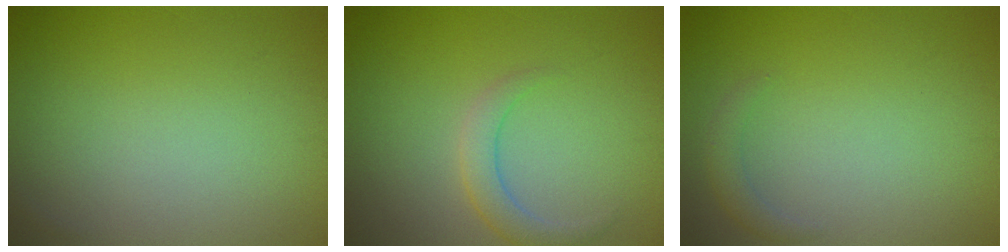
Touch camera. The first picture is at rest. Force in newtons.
{"total": 2.2, "press": 2.2, "slide": 0.2}
{"total": 1.3, "press": 1.2, "slide": 0.1}